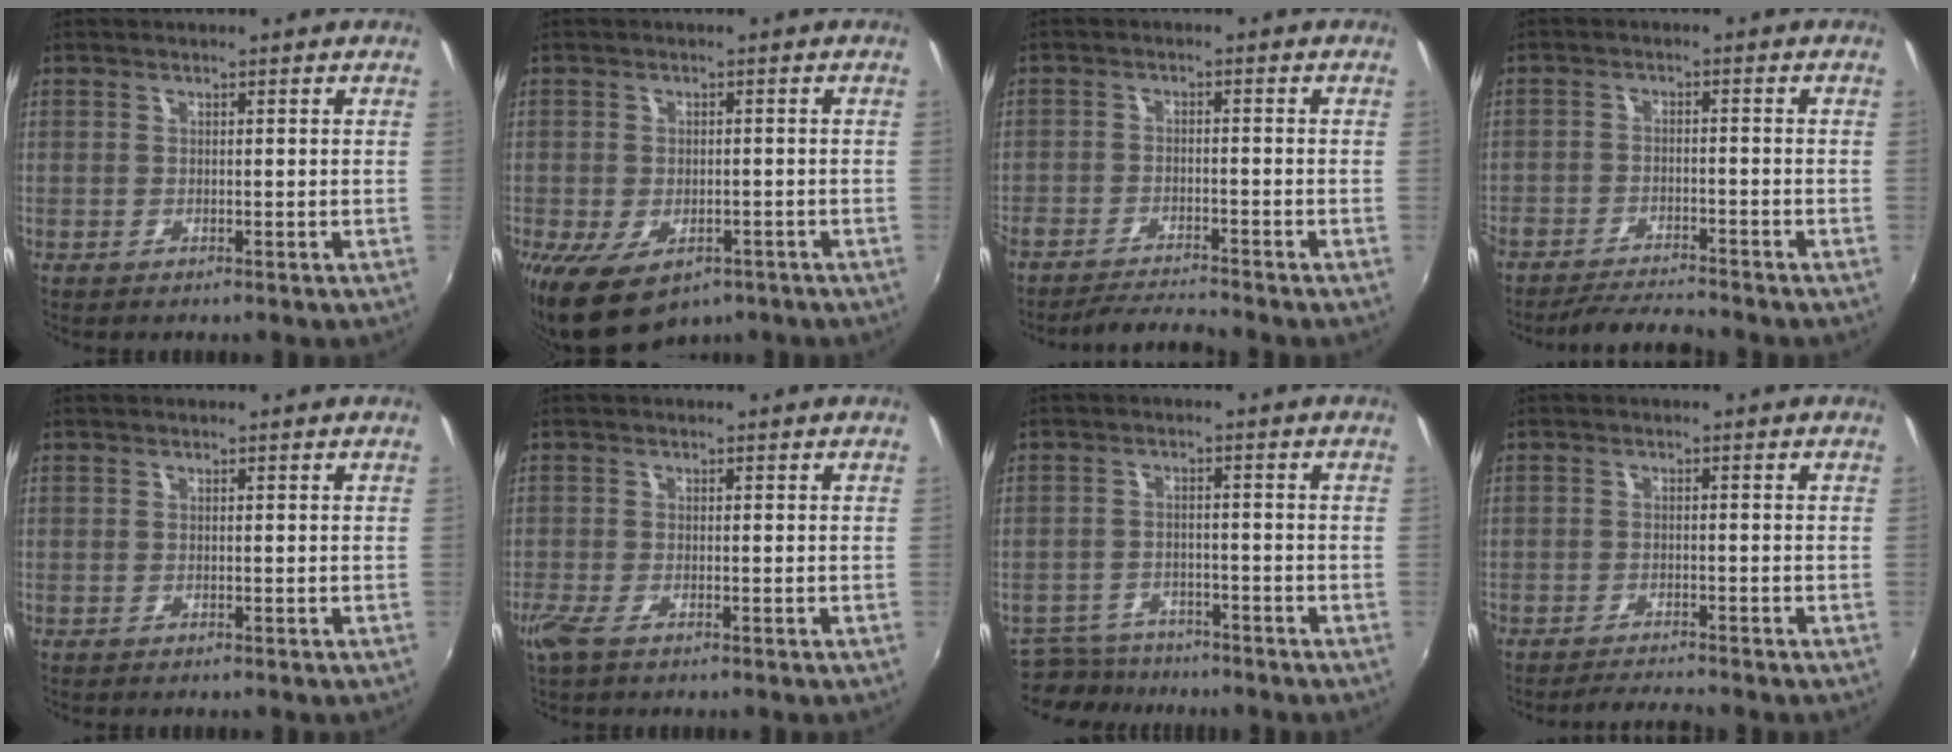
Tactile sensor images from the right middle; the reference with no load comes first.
{"total": 9.3, "force": [-5.1, 5.4, 5.7], "torque": [-0.116, -0.039, -0.074]}
{"total": 6.6, "force": [-6.3, -0.1, 1.9], "torque": [-0.057, -0.008, -0.110]}
{"total": 8.0, "force": [-7.5, 0.8, 2.7], "torque": [-0.075, -0.007, -0.124]}
{"total": 0.0}
{"total": 2.8, "force": [-1.7, 0.5, 2.1], "torque": [-0.046, -0.012, -0.032]}
{"total": 7.2, "force": [-6.6, 2.8, 0.9], "torque": [-0.038, -0.003, -0.109]}
{"total": 3.6, "force": [-3.5, -0.3, 0.8], "torque": [-0.032, -0.004, -0.061]}